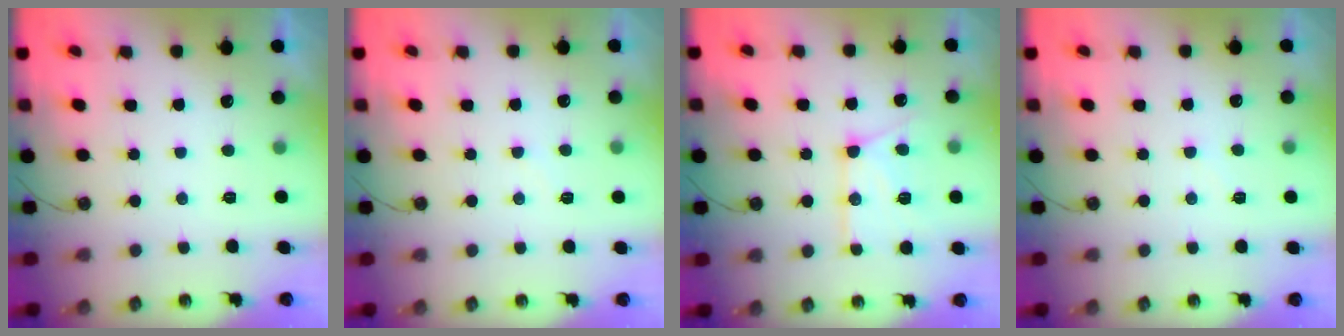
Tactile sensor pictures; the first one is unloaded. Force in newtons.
{"total": 5.1, "press": 5.0, "slide": 0.7}
{"total": 14.3, "press": 14.3, "slide": 1.5}
{"total": 3.2, "press": 3.2, "slide": 0.4}